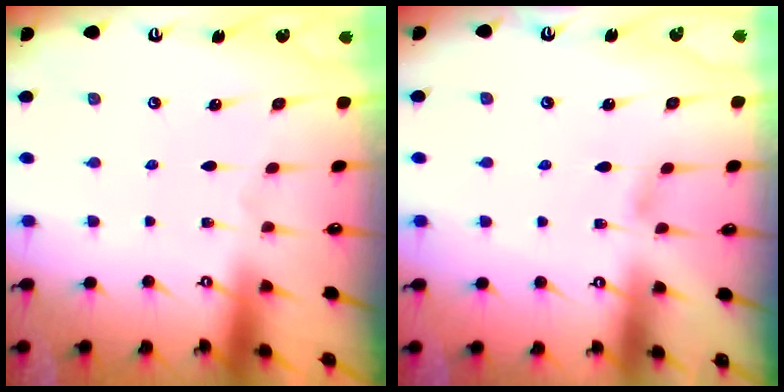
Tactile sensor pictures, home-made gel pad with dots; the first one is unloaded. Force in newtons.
{"total": 3.5, "press": 3.5, "slide": 0.6}